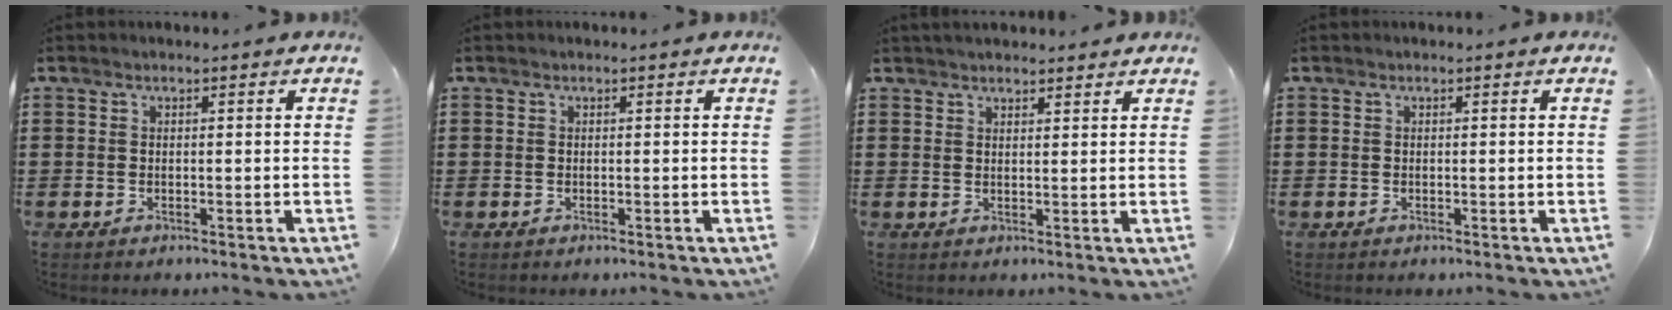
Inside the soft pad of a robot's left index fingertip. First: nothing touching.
{"total": 0.0}
{"total": 1.9, "force": [1.8, 0.2, 0.3], "torque": [-0.008, 0.002, 0.036]}
{"total": 0.0}